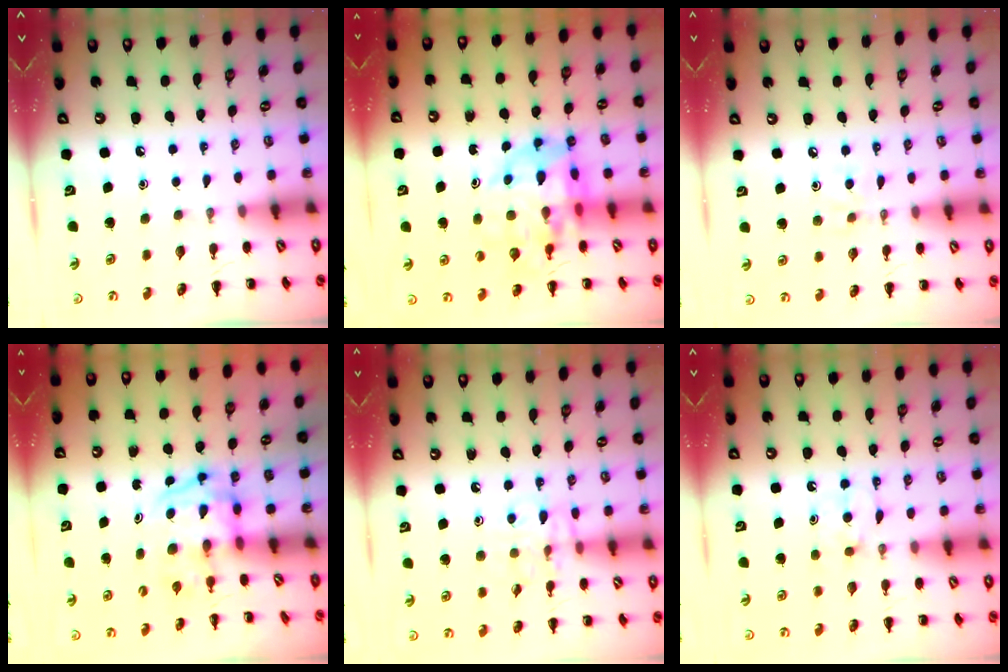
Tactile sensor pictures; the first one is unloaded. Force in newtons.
{"total": 11.9, "press": 11.4, "slide": 3.5}
{"total": 4.4, "press": 4.0, "slide": 1.7}
{"total": 3.9, "press": 3.9, "slide": 0.6}
{"total": 10.0, "press": 10.0, "slide": 0.8}
{"total": 4.9, "press": 4.7, "slide": 1.4}